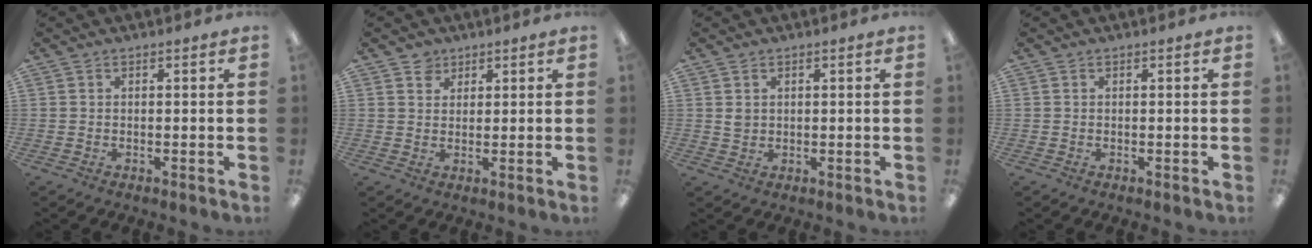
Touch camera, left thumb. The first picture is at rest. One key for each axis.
{"total": 3.2, "fx": 2.1, "fy": 2.3, "fz": 0.2, "tx": -0.004, "ty": -0.001, "tz": 0.041}
{"total": 2.0, "fx": 0.7, "fy": 1.6, "fz": 0.9, "tx": -0.011, "ty": -0.001, "tz": 0.012}
{"total": 0.0}